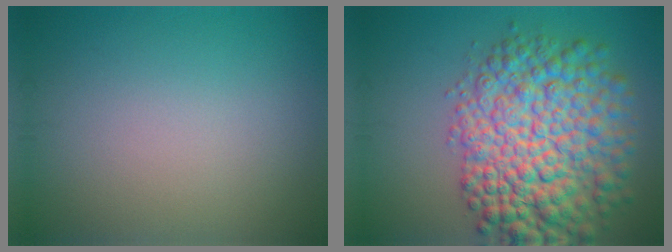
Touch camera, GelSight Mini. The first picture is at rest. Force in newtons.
{"total": 11.1, "press": 11.1, "slide": 0.3}